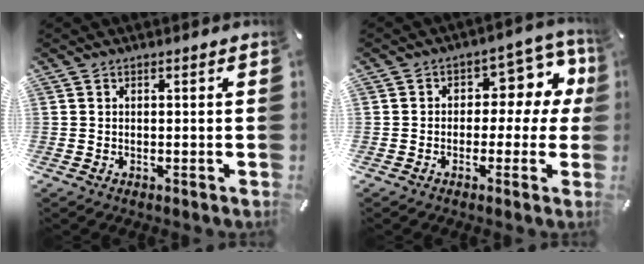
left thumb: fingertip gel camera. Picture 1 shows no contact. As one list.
[{"total": 9.3, "force": [1.6, 6.4, 6.6], "torque": [-0.071, -0.014, 0.023]}]